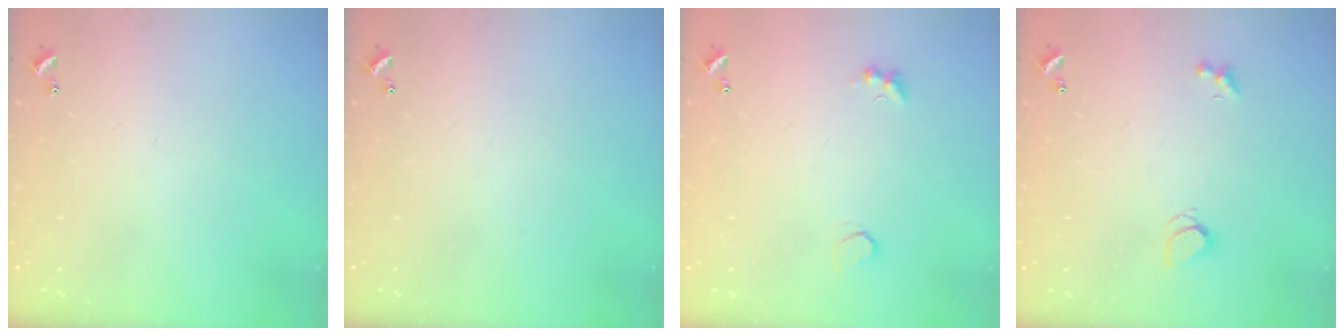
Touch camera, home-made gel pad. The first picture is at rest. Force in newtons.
{"total": 0.0}
{"total": 2.8, "press": 2.6, "slide": 1.0}
{"total": 1.4, "press": 1.3, "slide": 0.5}